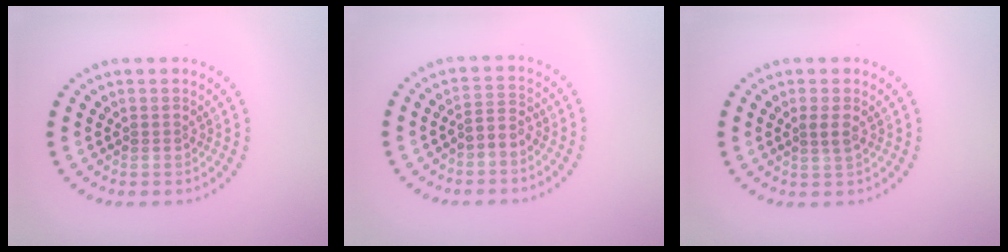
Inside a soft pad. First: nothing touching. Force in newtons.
{"total": 1.7, "press": 1.4, "slide": 1.1}
{"total": 1.3, "press": 1.1, "slide": 0.6}